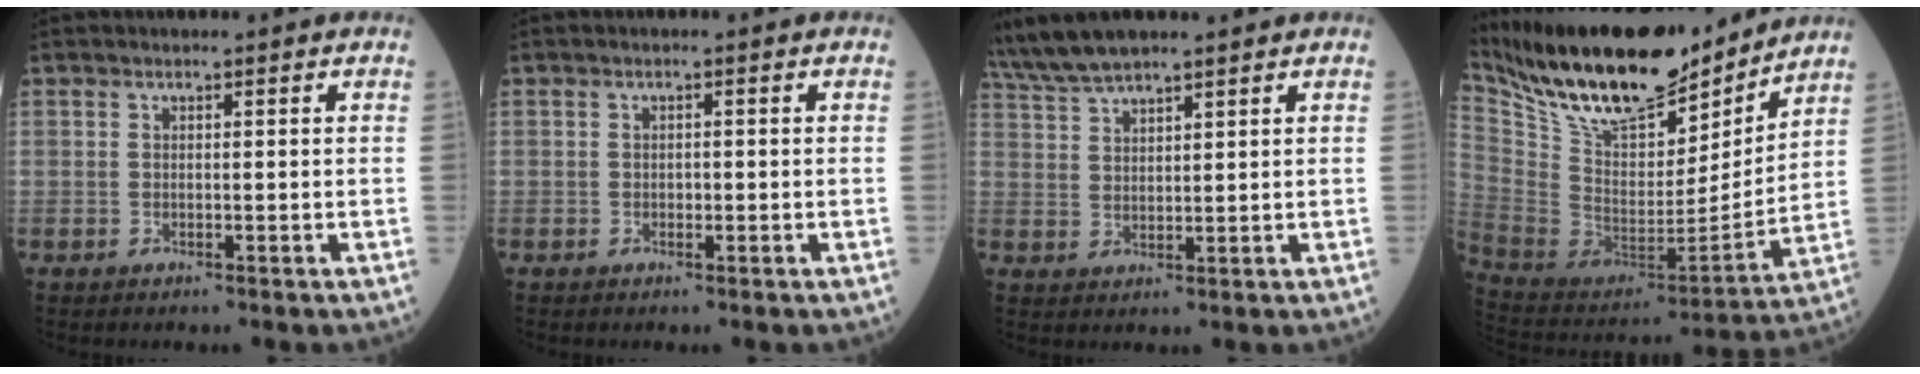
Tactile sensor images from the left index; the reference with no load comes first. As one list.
[{"total": 0.6, "force": [-0.3, 0.4, 0.3], "torque": [-0.003, -0.002, -0.008]}, {"total": 7.8, "force": [7.0, 0.7, 3.4], "torque": [-0.078, 0.028, 0.137]}, {"total": 22.6, "force": [18.5, 6.7, 11.1], "torque": [-0.211, -0.008, 0.322]}]